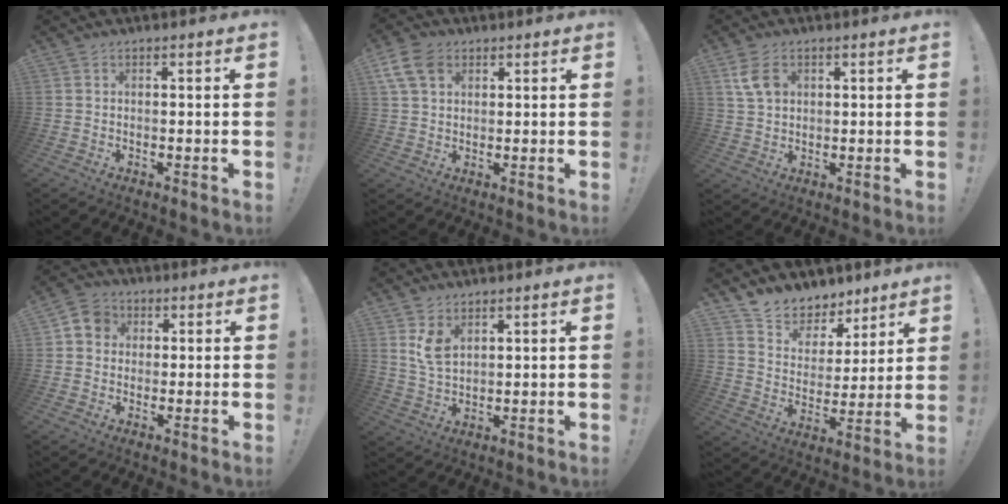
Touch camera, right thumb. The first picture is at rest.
{"total": 8.9, "force": [4.0, 6.2, 5.1], "torque": [-0.097, 0.000, 0.080]}
{"total": 6.6, "force": [2.4, 4.7, 4.0], "torque": [-0.076, -0.001, 0.049]}
{"total": 6.3, "force": [1.0, 5.7, 2.3], "torque": [-0.034, 0.009, 0.022]}
{"total": 6.3, "force": [3.2, 3.6, 4.1], "torque": [-0.070, -0.020, 0.058]}
{"total": 8.8, "force": [7.2, 5.0, 0.8], "torque": [-0.023, -0.065, 0.138]}